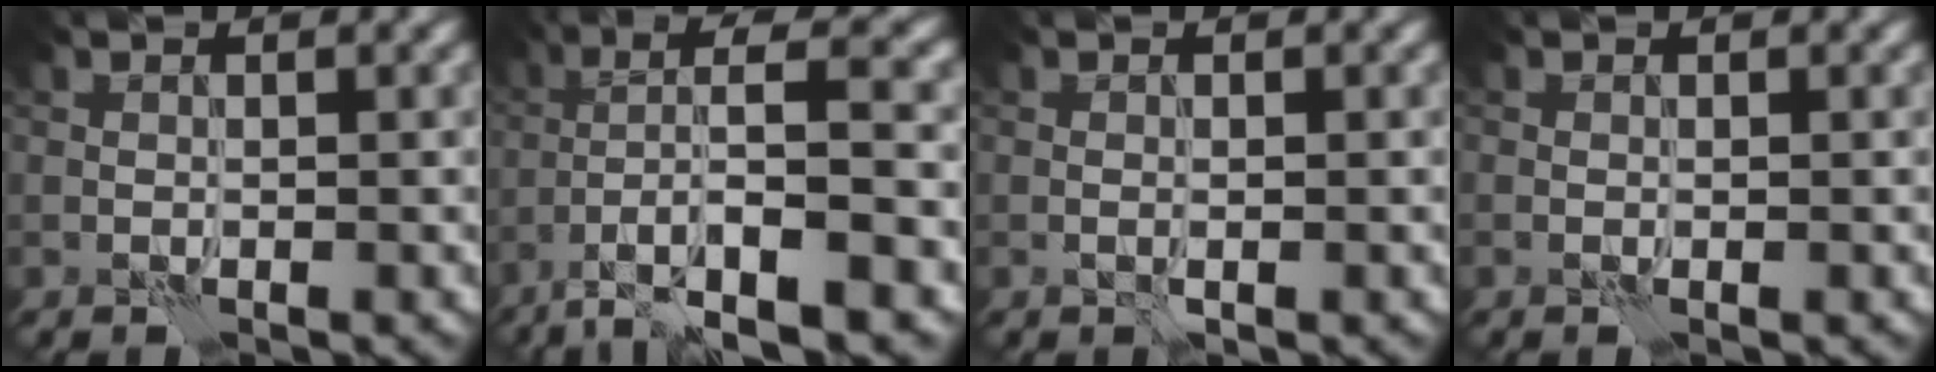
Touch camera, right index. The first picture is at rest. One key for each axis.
{"total": 9.4, "fx": -3.8, "fy": 2.0, "fz": 8.3, "tx": -0.146, "ty": 0.015, "tz": -0.067}
{"total": 0.6, "fx": -0.2, "fy": 0.1, "fz": 0.6, "tx": -0.011, "ty": 0.001, "tz": -0.004}
{"total": 0.0}